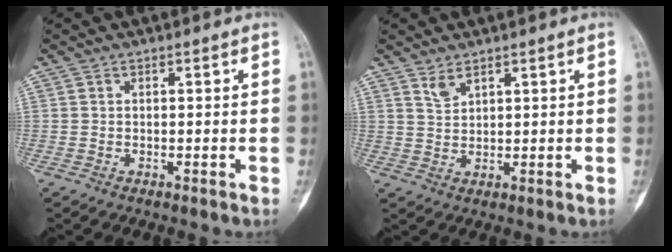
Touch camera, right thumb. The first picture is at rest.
{"total": 2.6, "force": [2.0, 1.0, 1.3], "torque": [-0.023, -0.014, 0.045]}